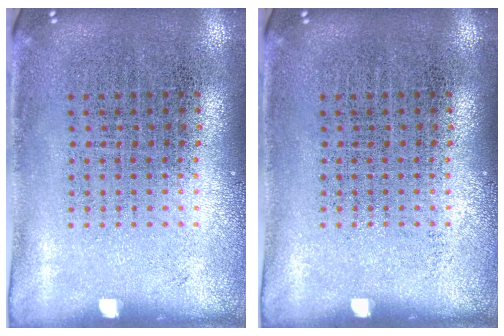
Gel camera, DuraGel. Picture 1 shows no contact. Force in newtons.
{"total": 0.0}